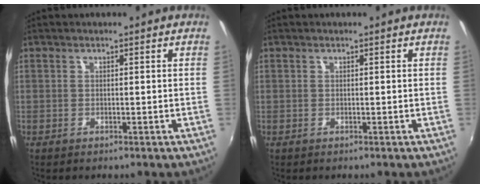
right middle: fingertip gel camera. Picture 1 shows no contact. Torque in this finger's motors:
{"motor_torque": [-1.02, 0.57, -0.53, -0.16]}